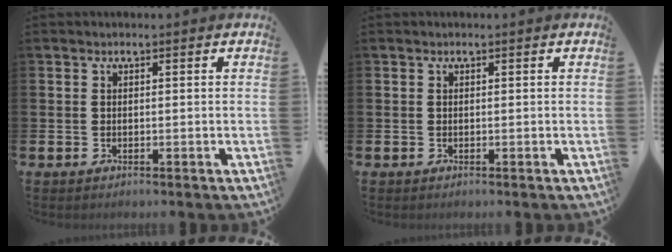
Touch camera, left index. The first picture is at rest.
{"total": 0.0}